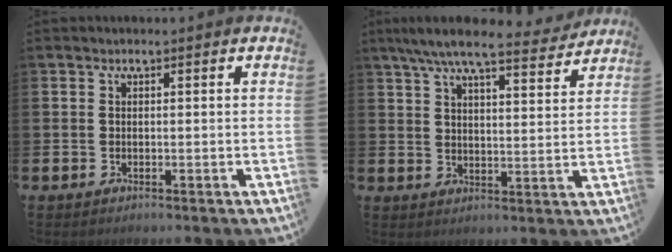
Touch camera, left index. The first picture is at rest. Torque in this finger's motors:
{"motor_torque": [1.16, -0.99, 0.57, 0.21]}